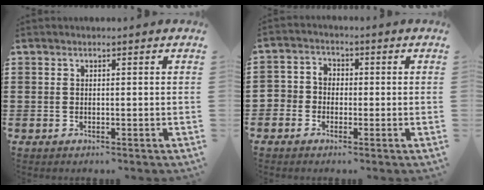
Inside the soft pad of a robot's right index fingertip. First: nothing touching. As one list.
[{"total": 2.9, "force": [-1.8, 2.3, 0.3], "torque": [-0.019, 0.008, -0.042]}]